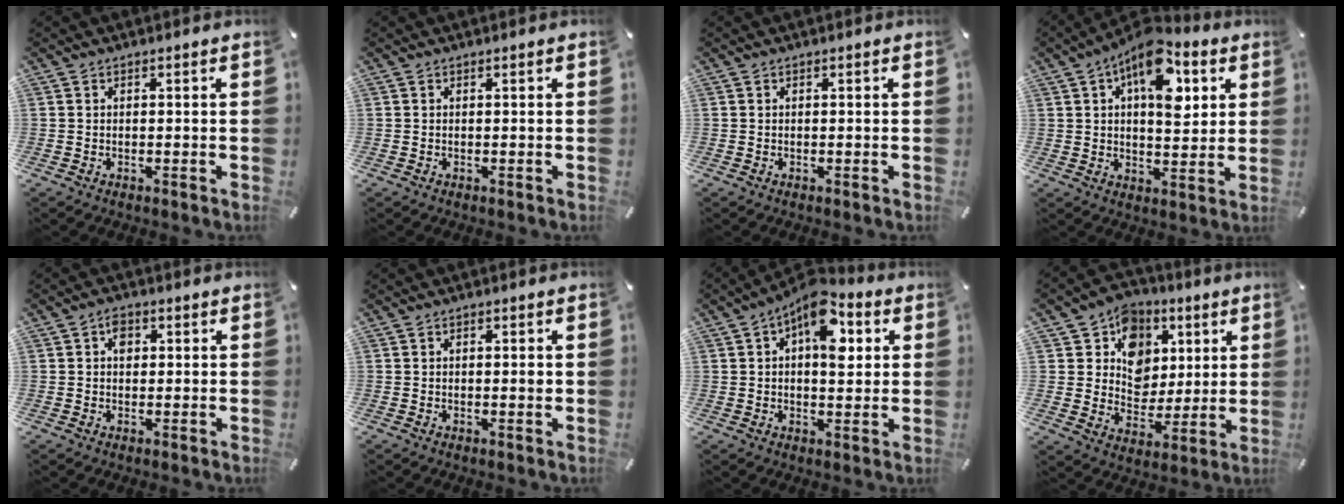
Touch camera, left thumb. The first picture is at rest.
{"total": 0.0}
{"total": 0.0}
{"total": 14.5, "force": [6.4, 7.7, 10.5], "torque": [-0.145, -0.026, 0.107]}
{"total": 3.1, "force": [0.7, 2.4, 1.8], "torque": [-0.016, -0.001, 0.005]}
{"total": 1.4, "force": [0.2, 0.6, 1.3], "torque": [-0.016, 0.001, -0.001]}
{"total": 12.2, "force": [4.7, 6.6, 9.2], "torque": [-0.121, -0.023, 0.078]}
{"total": 11.9, "force": [3.7, 10.8, 3.2], "torque": [-0.049, -0.027, 0.072]}